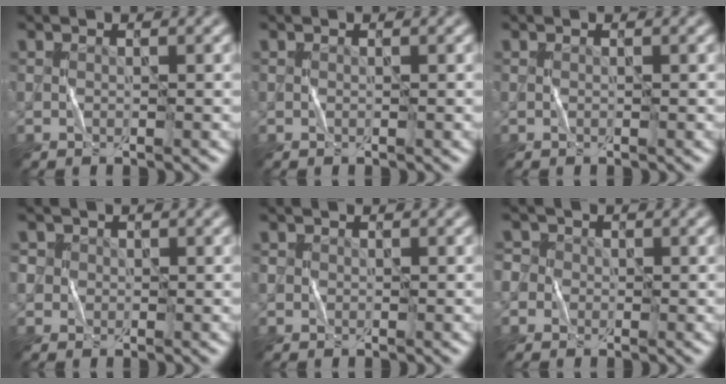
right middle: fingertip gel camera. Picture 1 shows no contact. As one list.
[{"total": 0.0}, {"total": 0.0}, {"total": 2.7, "force": [0.7, 2.5, 0.8], "torque": [-0.004, 0.011, 0.001]}, {"total": 0.7, "force": [-0.1, 0.7, 0.0], "torque": [0.004, -0.002, -0.005]}, {"total": 3.1, "force": [0.2, 3.0, 0.9], "torque": [0.004, 0.022, -0.030]}]